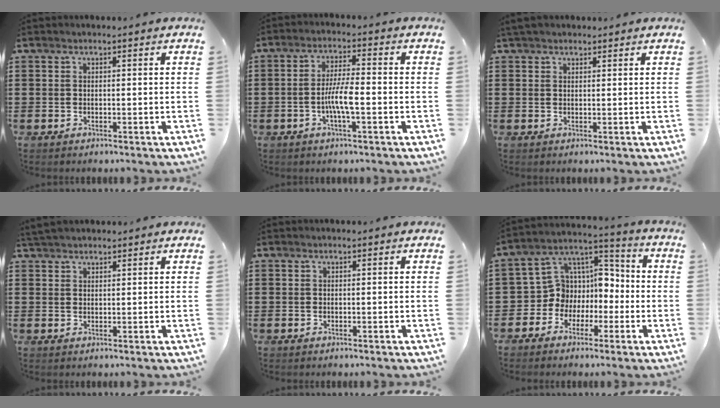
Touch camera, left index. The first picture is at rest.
{"total": 5.7, "force": [-1.7, 1.2, 5.3], "torque": [-0.105, 0.004, -0.035]}
{"total": 1.7, "force": [1.4, 0.7, 0.7], "torque": [-0.017, 0.006, 0.026]}
{"total": 2.2, "force": [2.0, 0.6, 0.7], "torque": [-0.019, 0.005, 0.039]}
{"total": 0.0}
{"total": 8.0, "force": [-1.7, 7.8, 0.9], "torque": [-0.061, -0.006, -0.033]}